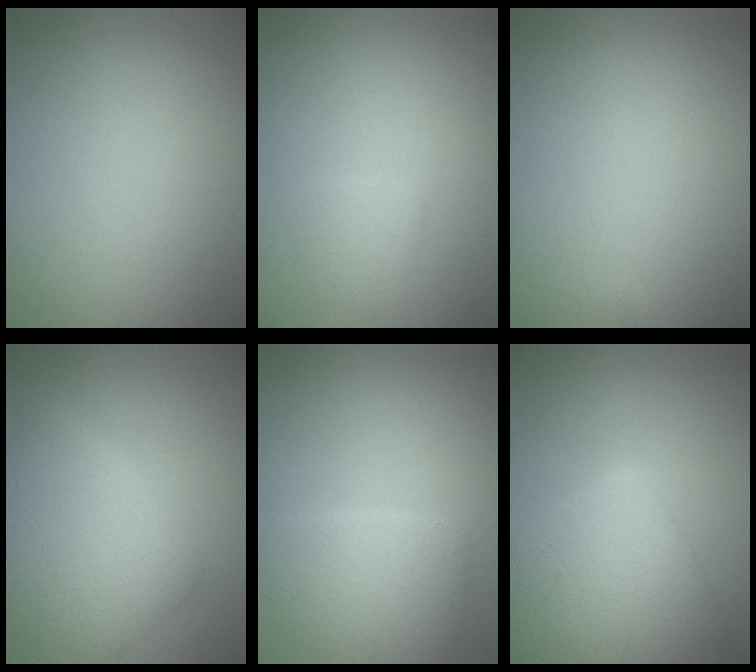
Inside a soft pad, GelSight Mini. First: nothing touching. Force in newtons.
{"total": 1.4, "press": 1.3, "slide": 0.3}
{"total": 0.0}
{"total": 6.1, "press": 6.1, "slide": 0.1}
{"total": 3.9, "press": 3.8, "slide": 0.2}
{"total": 8.8, "press": 8.8, "slide": 0.4}